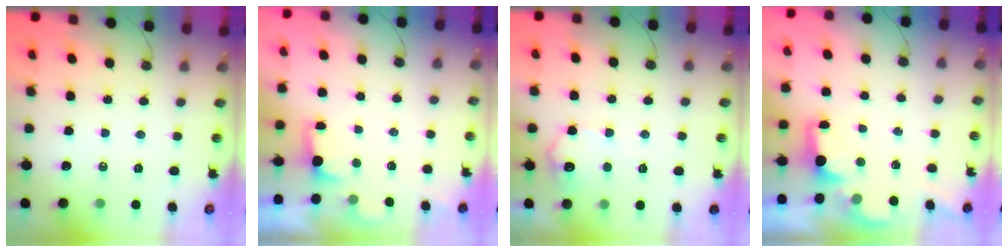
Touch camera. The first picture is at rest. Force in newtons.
{"total": 0.9, "press": 0.4, "slide": 0.8}
{"total": 8.4, "press": 8.3, "slide": 0.5}
{"total": 1.8, "press": 1.7, "slide": 0.7}